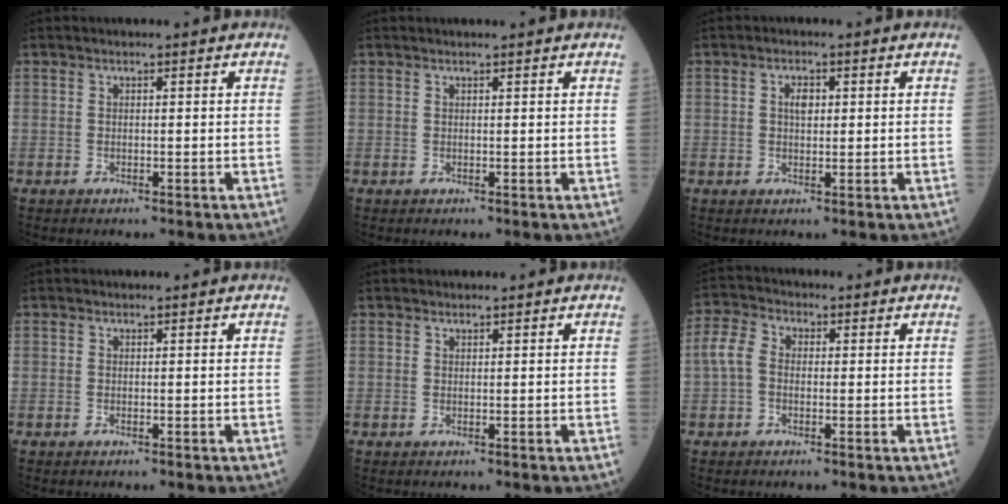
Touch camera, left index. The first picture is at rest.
{"total": 1.2, "force": [1.1, -0.1, 0.5], "torque": [-0.005, 0.007, 0.019]}
{"total": 2.0, "force": [0.2, 1.1, 1.6], "torque": [-0.033, 0.002, 0.003]}
{"total": 0.0}
{"total": 0.6, "force": [0.5, 0.1, 0.0], "torque": [-0.008, 0.006, 0.012]}
{"total": 4.3, "force": [-0.4, 3.1, 3.0], "torque": [-0.083, 0.019, -0.014]}